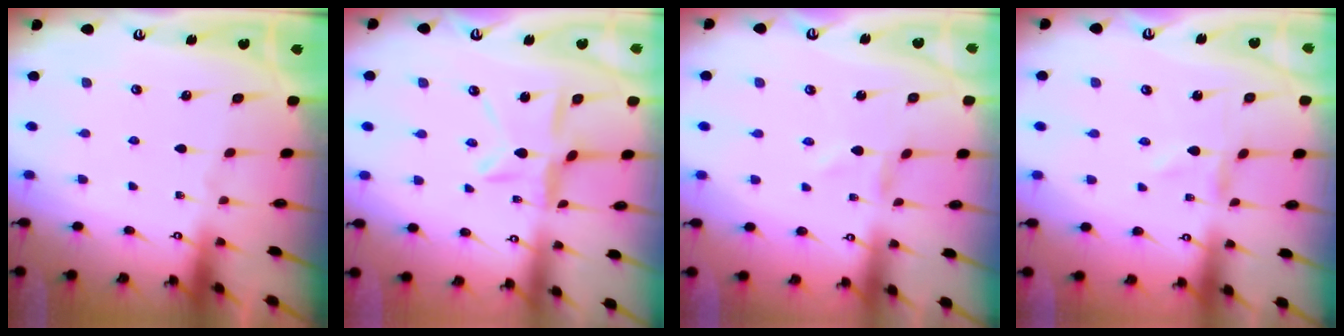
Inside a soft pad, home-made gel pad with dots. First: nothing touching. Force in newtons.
{"total": 9.1, "press": 9.0, "slide": 0.7}
{"total": 0.7, "press": 0.7, "slide": 0.2}
{"total": 1.0, "press": 1.0, "slide": 0.1}